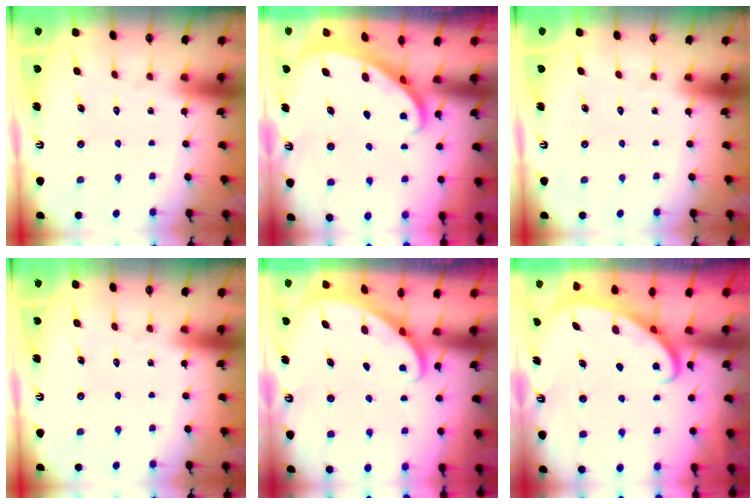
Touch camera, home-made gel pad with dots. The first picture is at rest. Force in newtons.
{"total": 2.6, "press": 2.6, "slide": 0.4}
{"total": 0.0}
{"total": 0.0}
{"total": 1.9, "press": 1.9, "slide": 0.1}
{"total": 2.6, "press": 2.6, "slide": 0.4}